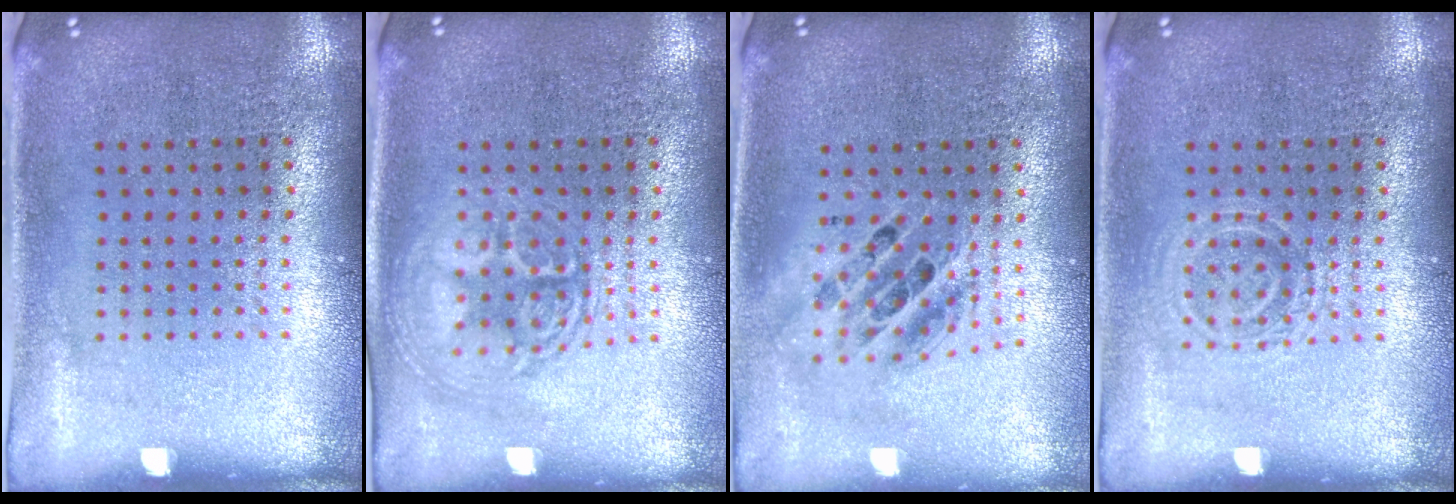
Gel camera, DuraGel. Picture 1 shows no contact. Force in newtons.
{"total": 2.0, "press": 1.9, "slide": 0.3}
{"total": 1.7, "press": 1.4, "slide": 0.9}
{"total": 1.6, "press": 1.5, "slide": 0.4}